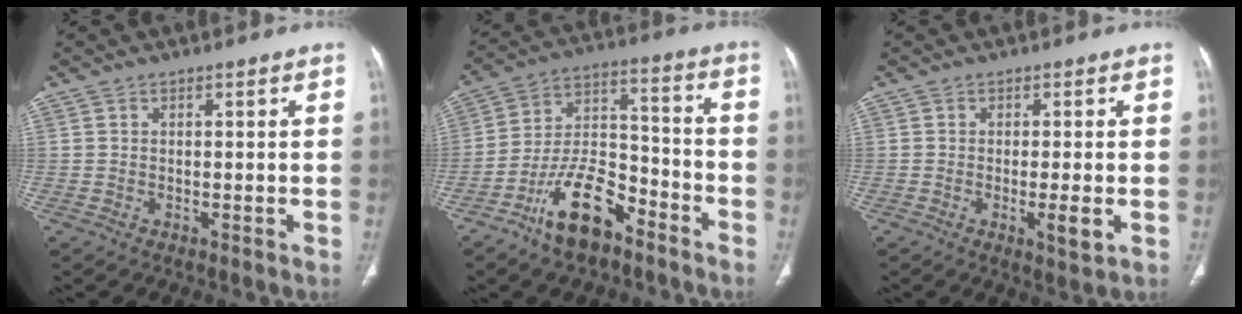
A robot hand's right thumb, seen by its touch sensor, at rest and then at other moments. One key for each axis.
{"total": 14.2, "fx": -9.2, "fy": 6.5, "fz": 8.6, "tx": -0.139, "ty": 0.073, "tz": -0.171}
{"total": 3.8, "fx": -0.9, "fy": 0.7, "fz": 3.6, "tx": -0.060, "ty": -0.010, "tz": -0.015}